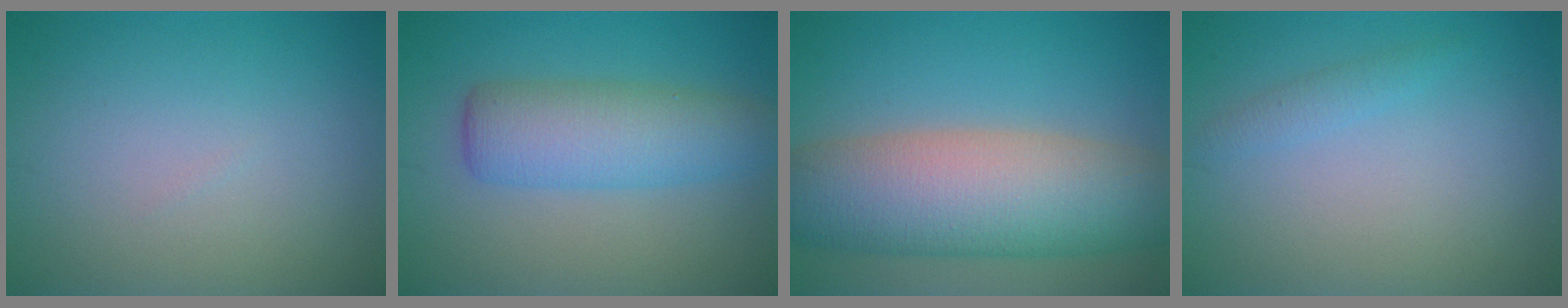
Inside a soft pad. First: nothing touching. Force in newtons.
{"total": 5.7, "press": 5.7, "slide": 0.4}
{"total": 11.1, "press": 11.1, "slide": 0.6}
{"total": 1.1, "press": 1.1, "slide": 0.1}